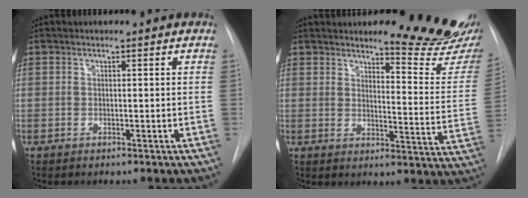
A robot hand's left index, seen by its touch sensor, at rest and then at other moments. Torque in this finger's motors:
{"motor_torque": [1.05, -1.09, 0.35, 0.02]}